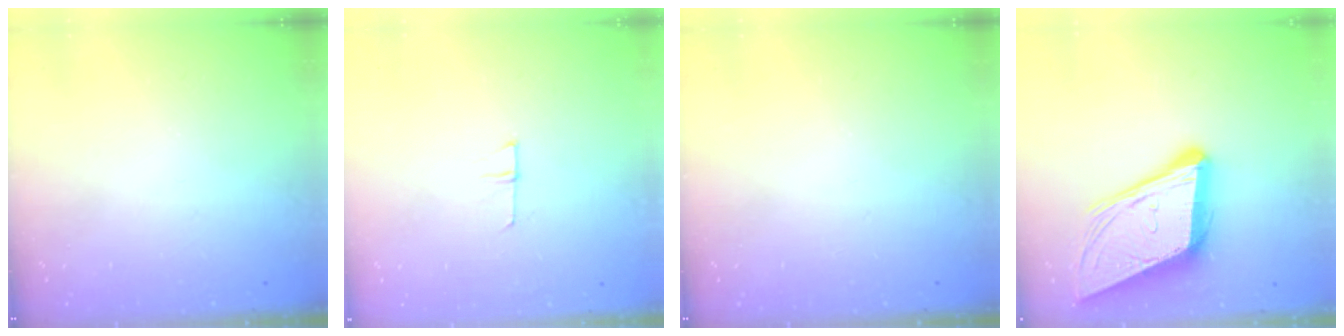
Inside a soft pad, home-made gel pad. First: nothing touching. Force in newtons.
{"total": 4.5, "press": 4.5, "slide": 0.4}
{"total": 0.0}
{"total": 15.8, "press": 15.2, "slide": 4.2}